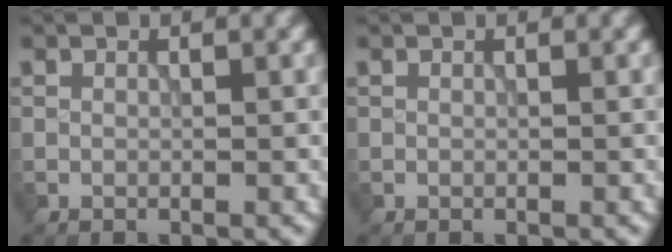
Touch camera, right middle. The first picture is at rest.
{"total": 0.0}